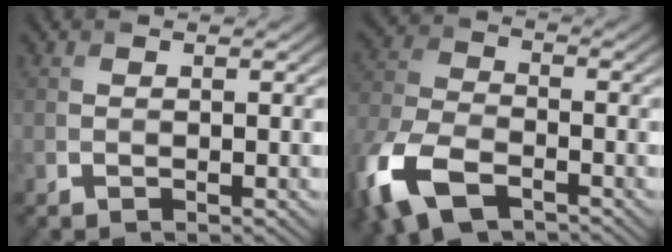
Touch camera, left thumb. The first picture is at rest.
{"total": 12.5, "force": [-6.8, 6.5, 8.3], "torque": [-0.219, -0.030, -0.139]}